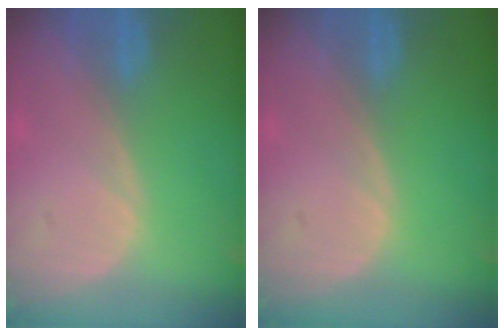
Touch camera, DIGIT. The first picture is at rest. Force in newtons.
{"total": 0.0}